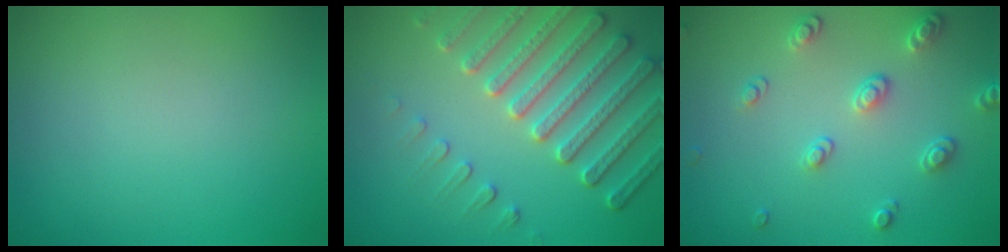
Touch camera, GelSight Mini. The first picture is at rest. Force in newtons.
{"total": 5.9, "press": 4.9, "slide": 3.3}
{"total": 2.6, "press": 2.5, "slide": 0.8}